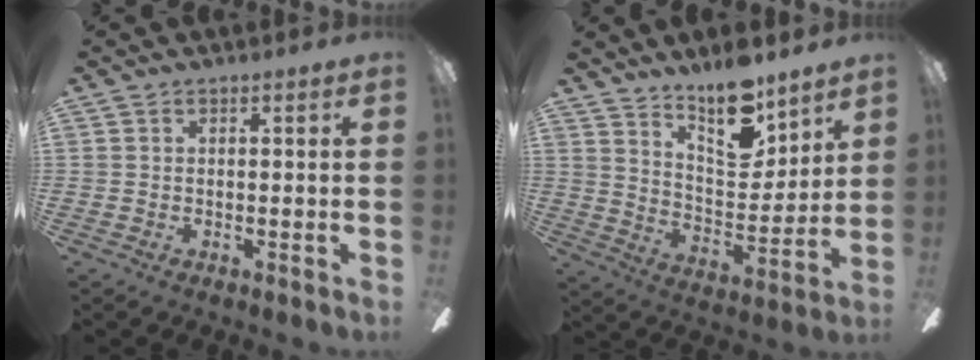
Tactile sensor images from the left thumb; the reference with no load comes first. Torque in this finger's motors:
{"motor_torque": [0.53, 0.23, 1.13, -1.63, 0.09]}